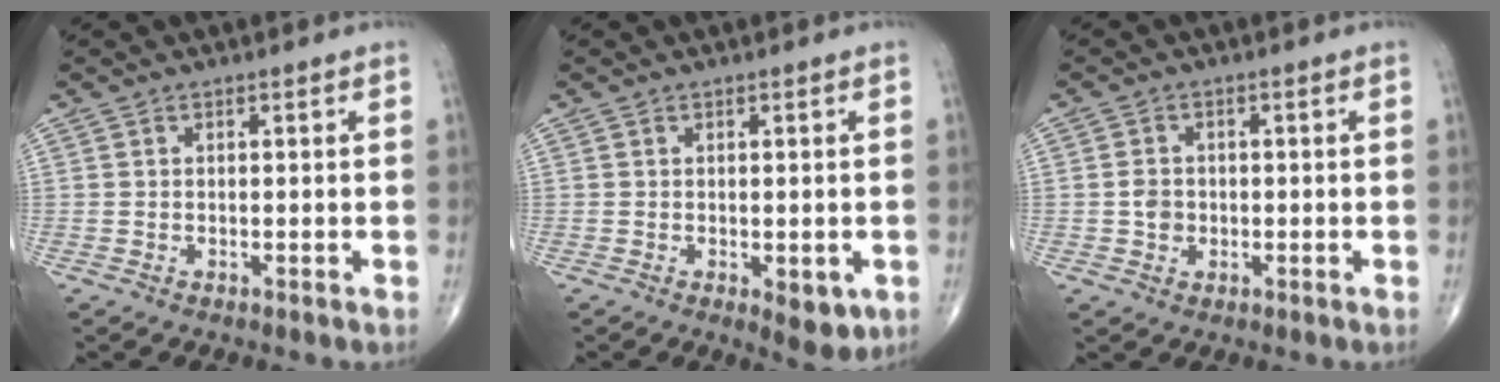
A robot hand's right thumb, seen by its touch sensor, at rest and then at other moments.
{"total": 4.8, "force": [-1.3, 2.4, 3.9], "torque": [-0.034, -0.008, -0.010]}
{"total": 3.1, "force": [-0.3, 2.7, 1.5], "torque": [-0.015, 0.004, -0.007]}